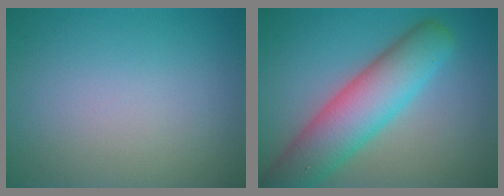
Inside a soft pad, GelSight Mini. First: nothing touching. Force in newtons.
{"total": 8.2, "press": 8.2, "slide": 0.6}